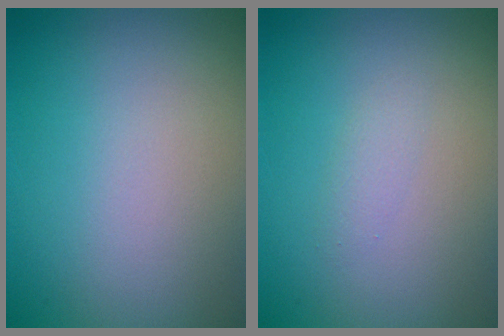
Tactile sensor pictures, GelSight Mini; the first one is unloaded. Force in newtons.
{"total": 0.8, "press": 0.8, "slide": 0.0}